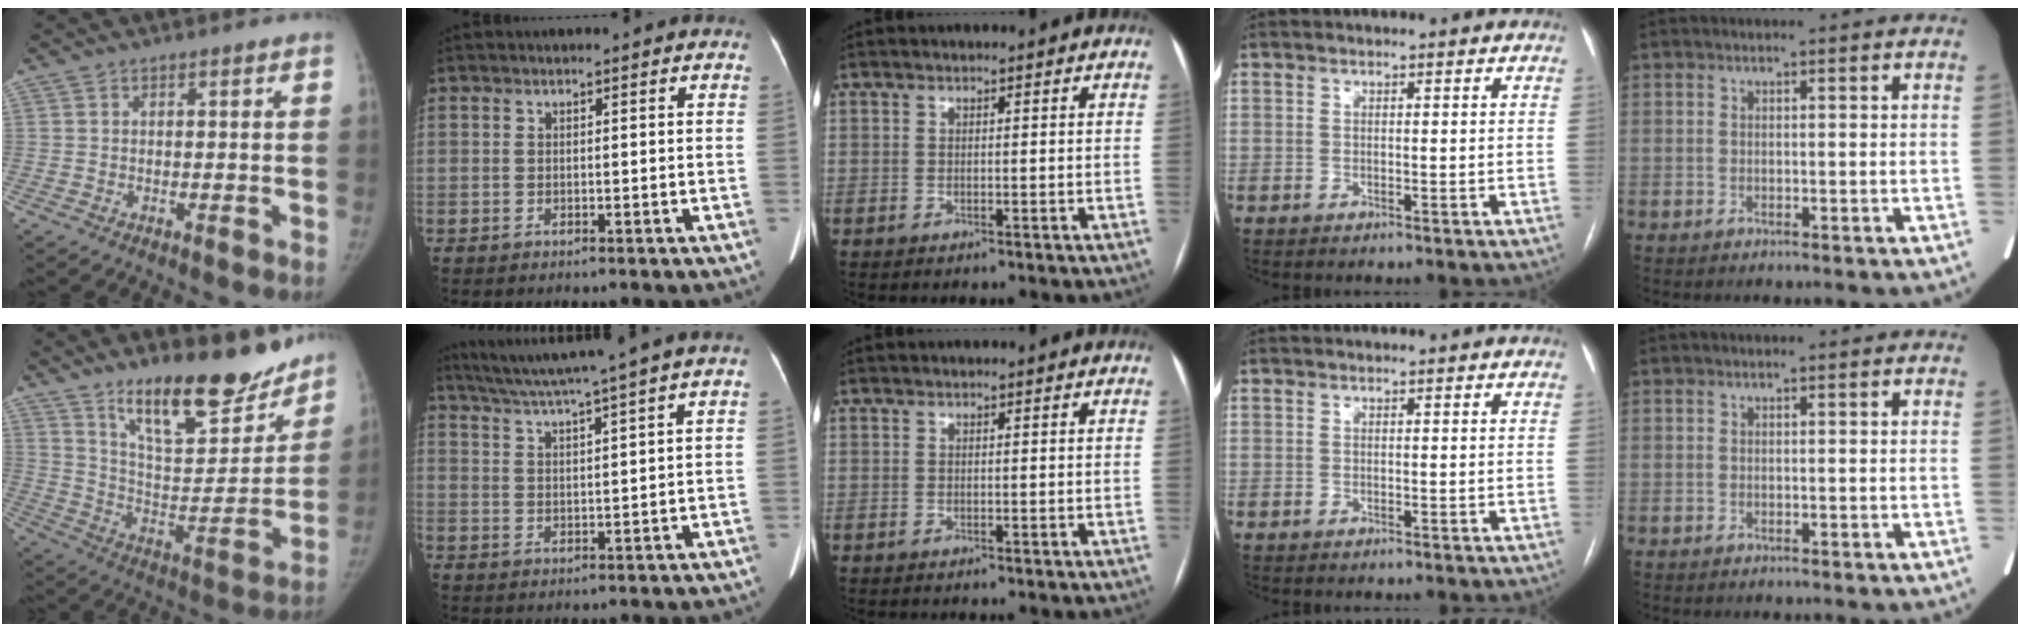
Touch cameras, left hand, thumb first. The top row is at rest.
{"thumb": {"total": 22.5, "force": [16.8, 7.4, 13.1], "torque": [-0.147, -0.102, 0.268]}, "index": {"total": 10.5, "force": [8.5, -2.2, 5.6], "torque": [-0.098, 0.010, 0.132]}}